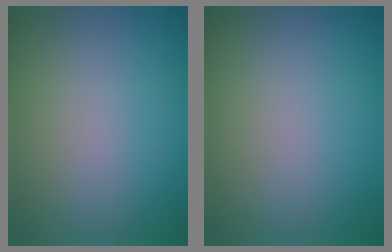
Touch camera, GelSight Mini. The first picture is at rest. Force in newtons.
{"total": 0.0}